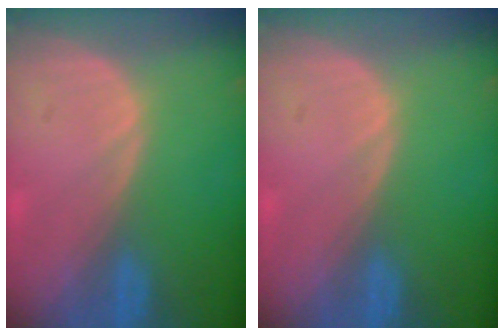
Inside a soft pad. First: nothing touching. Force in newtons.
{"total": 0.0}